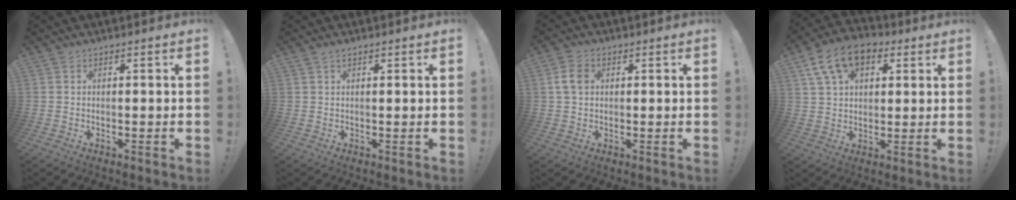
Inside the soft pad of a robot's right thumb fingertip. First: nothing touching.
{"total": 1.0, "force": [0.8, 0.3, 0.6], "torque": [-0.005, -0.003, 0.013]}
{"total": 5.5, "force": [1.1, 3.8, 3.9], "torque": [-0.065, 0.003, 0.021]}
{"total": 13.9, "force": [6.3, 8.8, 8.7], "torque": [-0.146, -0.016, 0.122]}